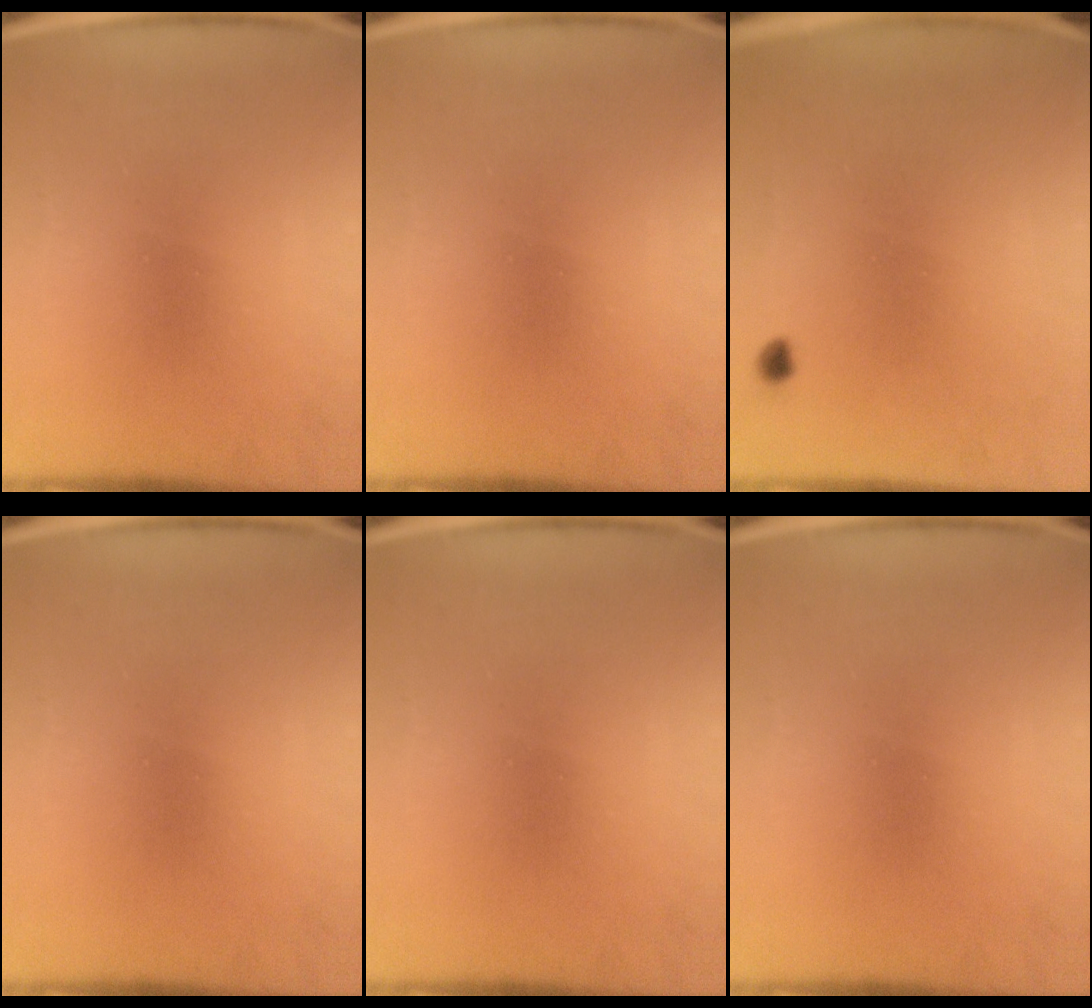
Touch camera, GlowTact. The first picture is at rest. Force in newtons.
{"total": 0.0}
{"total": 0.8}
{"total": 0.0}
{"total": 0.0}
{"total": 0.0}